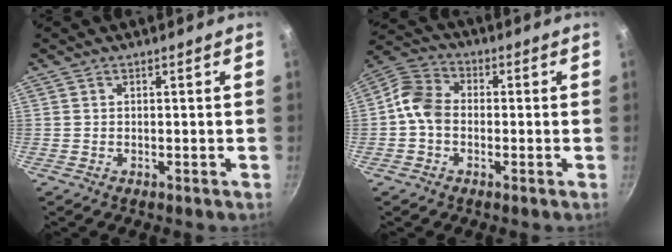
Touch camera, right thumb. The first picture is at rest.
{"total": 7.5, "force": [-1.0, 5.8, 4.6], "torque": [-0.074, 0.025, -0.040]}